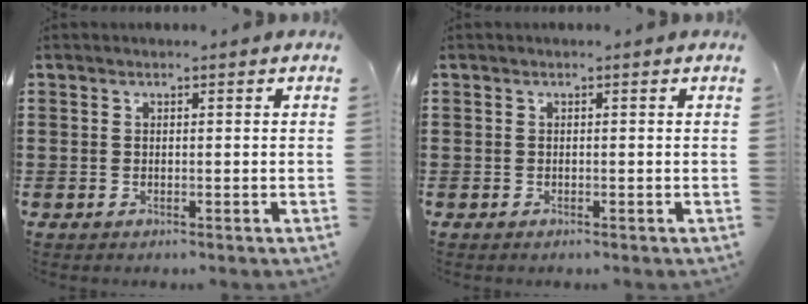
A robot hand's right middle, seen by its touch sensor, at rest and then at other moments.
{"total": 0.0}